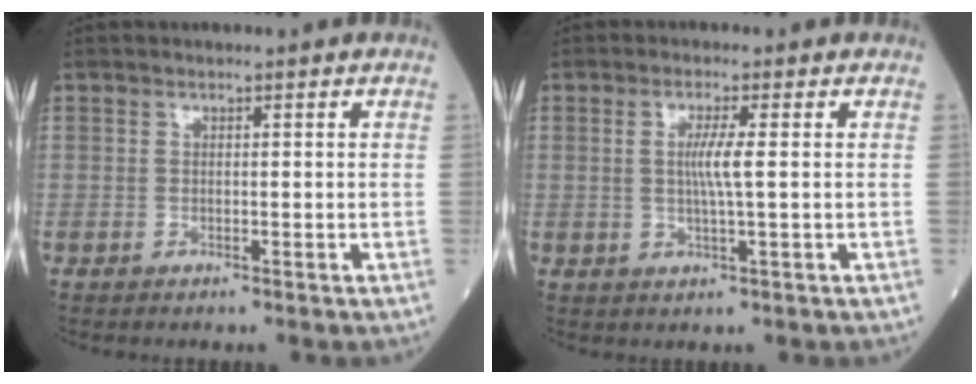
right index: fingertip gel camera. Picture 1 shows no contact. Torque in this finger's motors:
{"motor_torque": [0.81, 0.03, 0.44, 0.16]}